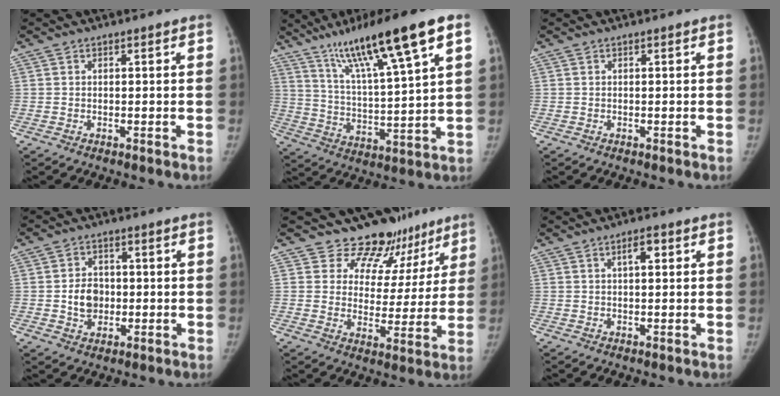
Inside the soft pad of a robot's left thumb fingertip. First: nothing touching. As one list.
[{"total": 18.6, "force": [10.8, 1.9, 15.0], "torque": [-0.245, -0.031, 0.187]}, {"total": 0.0}, {"total": 5.5, "force": [-0.7, 4.5, 3.0], "torque": [-0.026, 0.009, -0.015]}, {"total": 13.5, "force": [11.0, 7.8, 1.8], "torque": [0.034, -0.067, 0.126]}, {"total": 2.9, "force": [1.0, 1.1, 2.4], "torque": [-0.037, 0.005, 0.015]}]